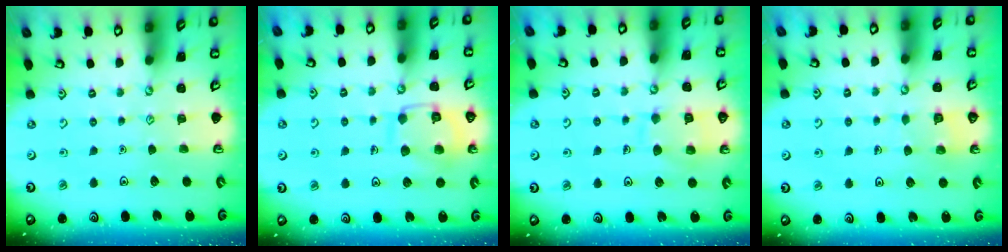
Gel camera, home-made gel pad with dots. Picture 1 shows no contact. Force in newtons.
{"total": 10.7, "press": 10.7, "slide": 0.5}
{"total": 10.7, "press": 10.6, "slide": 0.9}
{"total": 2.5, "press": 2.5, "slide": 0.1}